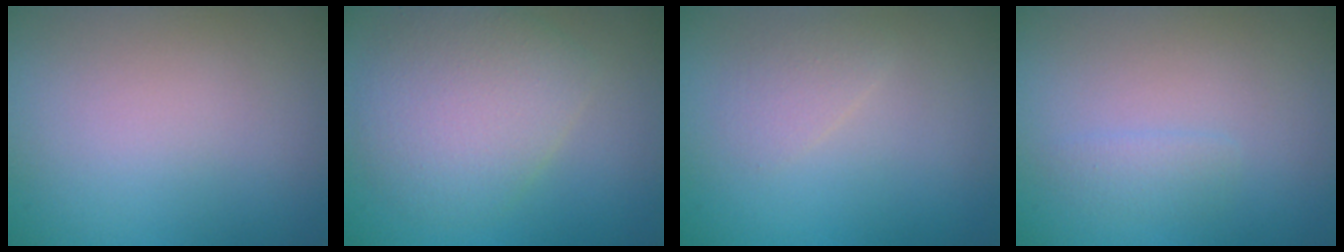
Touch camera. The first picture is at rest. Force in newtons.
{"total": 5.3, "press": 5.3, "slide": 0.0}
{"total": 1.4, "press": 1.4, "slide": 0.0}
{"total": 1.1, "press": 1.1, "slide": 0.1}